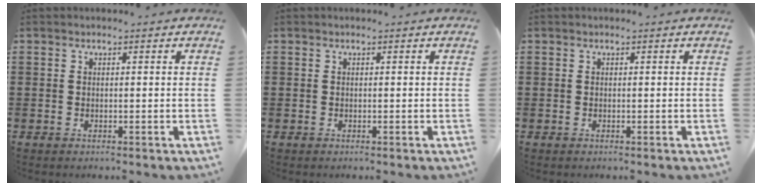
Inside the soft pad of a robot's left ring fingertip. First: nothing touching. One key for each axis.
{"total": 0.0}
{"total": 0.0}